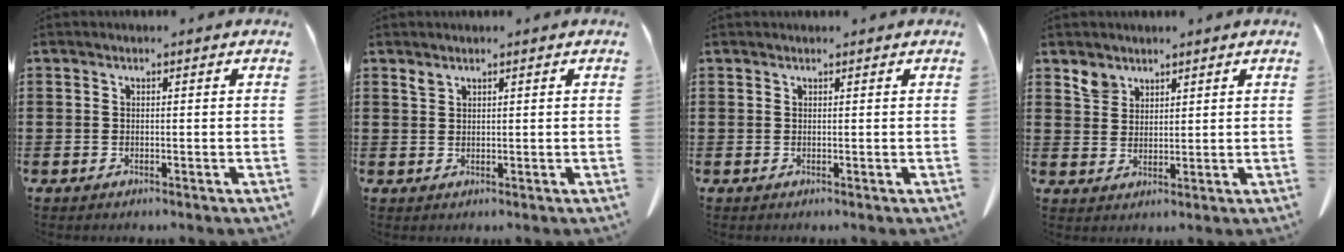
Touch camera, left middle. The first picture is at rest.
{"total": 1.1, "force": [1.0, 0.4, 0.3], "torque": [-0.009, 0.000, 0.019]}
{"total": 0.0}
{"total": 2.7, "force": [2.2, 1.6, 0.4], "torque": [-0.016, 0.003, 0.043]}